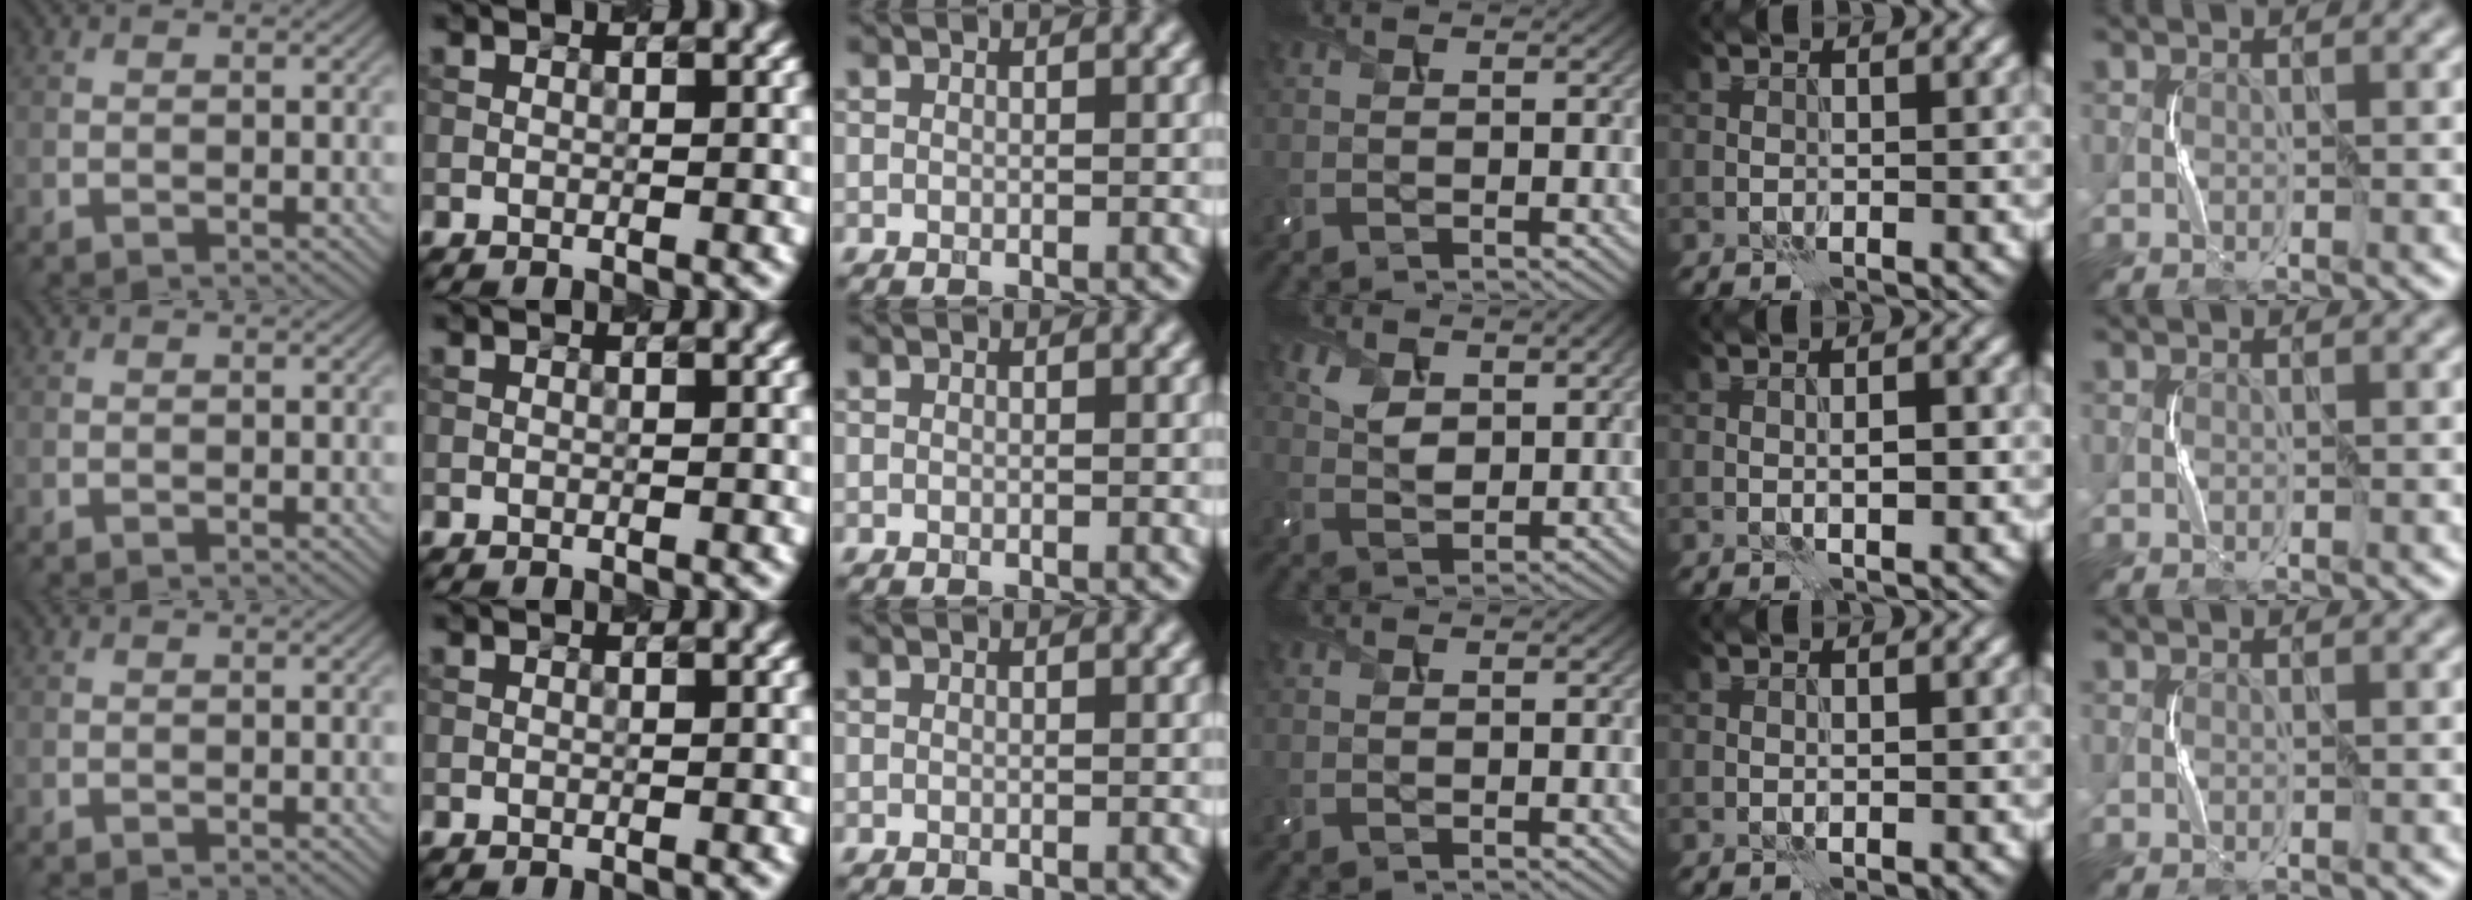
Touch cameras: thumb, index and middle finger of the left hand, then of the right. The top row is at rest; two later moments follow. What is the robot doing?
{"motion": "squeeze", "object": "air blower"}